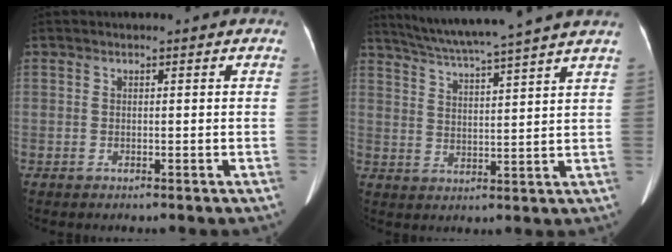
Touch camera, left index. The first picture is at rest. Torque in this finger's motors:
{"motor_torque": [0.08, -0.42, 0.01, 0.08]}